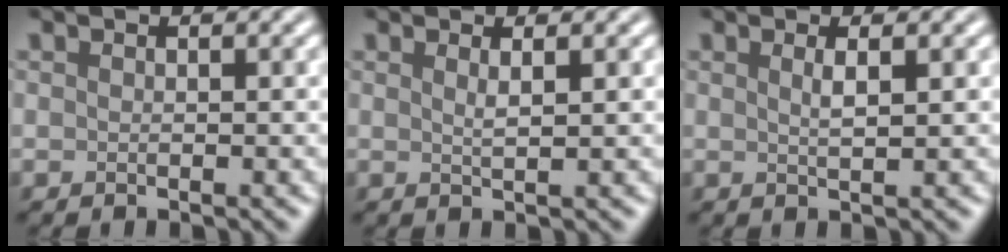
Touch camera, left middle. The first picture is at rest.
{"total": 1.2, "force": [0.6, 0.3, 1.0], "torque": [-0.010, 0.002, 0.007]}
{"total": 1.5, "force": [0.6, 0.4, 1.3], "torque": [-0.019, 0.003, 0.006]}